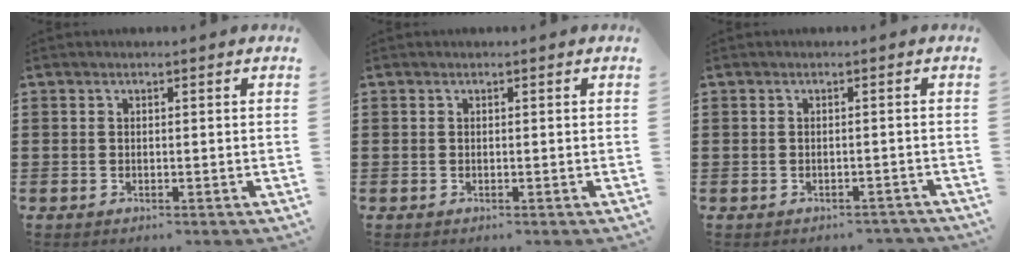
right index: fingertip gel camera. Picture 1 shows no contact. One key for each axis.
{"total": 0.0}
{"total": 1.4, "fx": -1.3, "fy": 0.5, "fz": 0.0, "tx": -0.005, "ty": 0.003, "tz": -0.029}